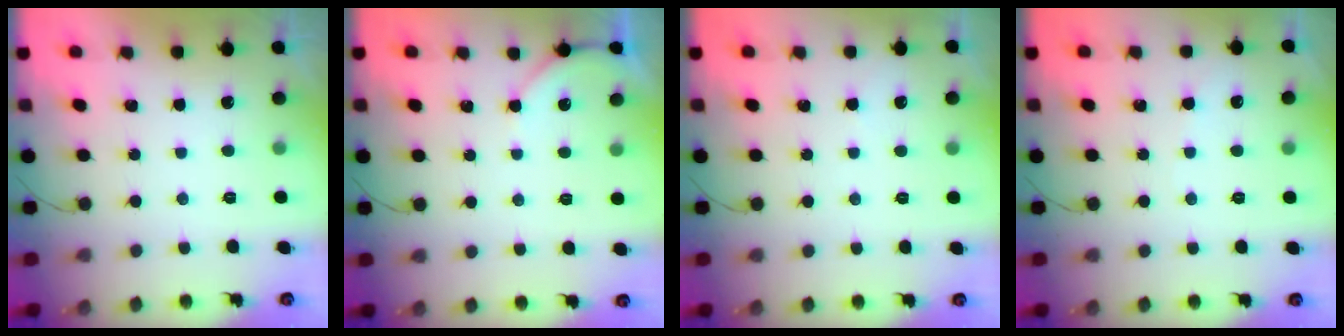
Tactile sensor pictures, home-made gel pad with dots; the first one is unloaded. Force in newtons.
{"total": 3.7, "press": 3.7, "slide": 0.6}
{"total": 1.2, "press": 1.2, "slide": 0.3}
{"total": 2.4, "press": 2.4, "slide": 0.3}